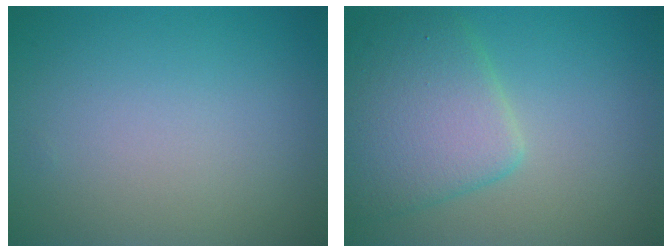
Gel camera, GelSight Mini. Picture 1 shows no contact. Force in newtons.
{"total": 5.9, "press": 5.9, "slide": 0.2}